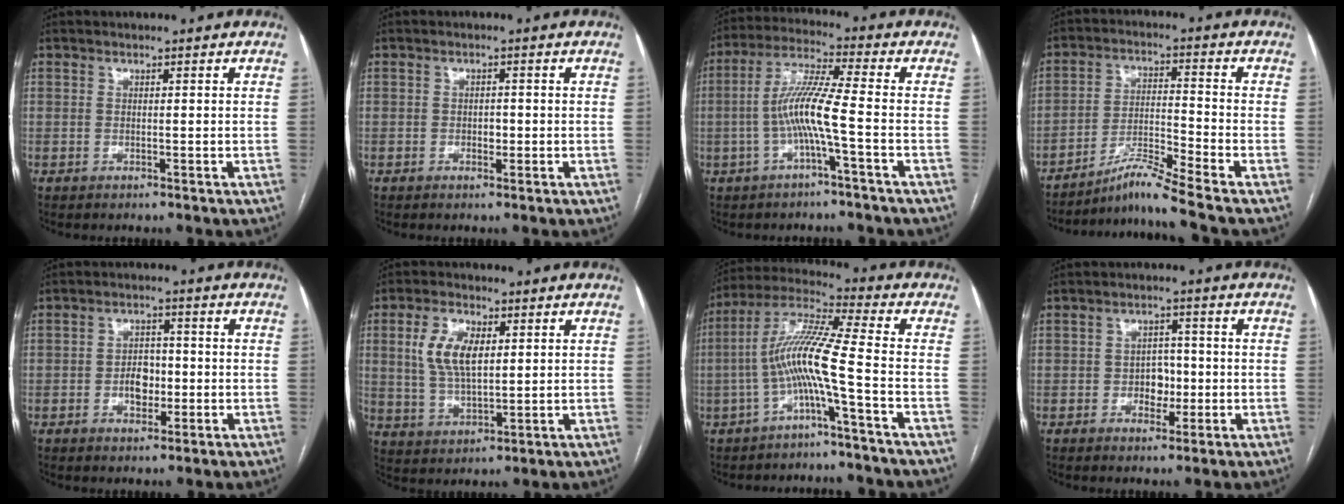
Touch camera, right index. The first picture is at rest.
{"total": 1.6, "force": [-0.3, 1.0, 1.1], "torque": [-0.017, 0.002, -0.004]}
{"total": 8.3, "force": [-2.1, -0.4, 8.0], "torque": [-0.164, 0.016, -0.042]}
{"total": 7.9, "force": [-6.7, -2.4, 3.4], "torque": [-0.070, -0.017, -0.120]}
{"total": 4.4, "force": [-1.0, 2.9, 3.2], "torque": [-0.052, 0.008, -0.013]}
{"total": 8.3, "force": [2.2, 3.8, 7.0], "torque": [-0.149, 0.010, 0.047]}
{"total": 9.8, "force": [-3.0, -0.9, 9.2], "torque": [-0.189, 0.022, -0.064]}
{"total": 4.0, "force": [-0.9, 2.8, 2.7], "torque": [-0.036, 0.010, -0.010]}